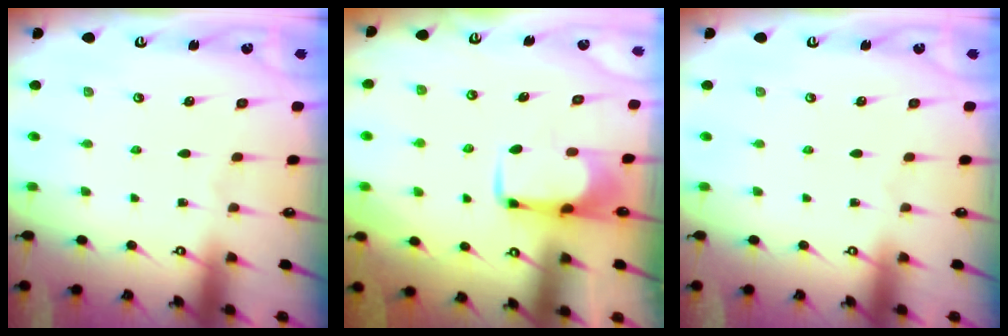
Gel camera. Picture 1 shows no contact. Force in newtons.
{"total": 1.8, "press": 1.8, "slide": 0.5}
{"total": 0.0}